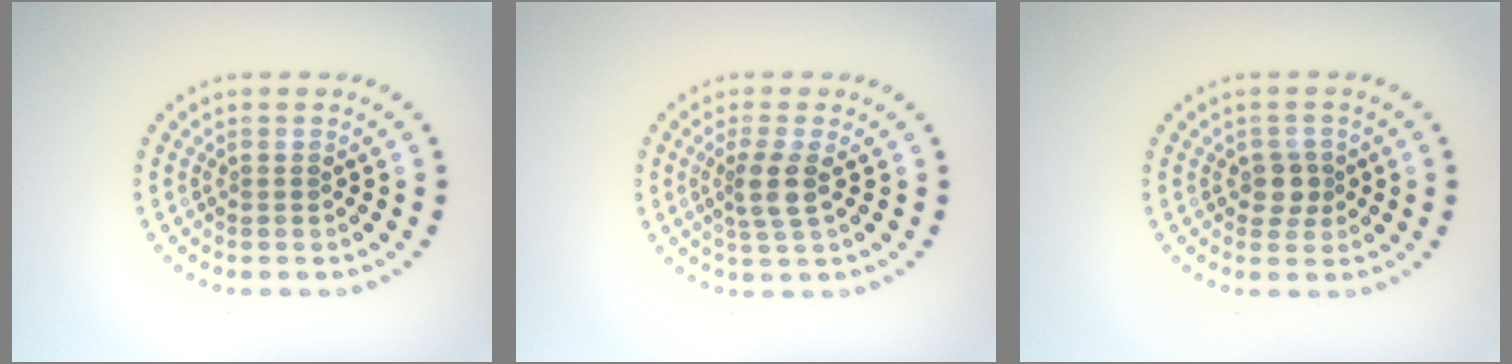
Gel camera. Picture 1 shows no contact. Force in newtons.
{"total": 2.6, "press": 2.1, "slide": 1.5}
{"total": 1.9, "press": 1.7, "slide": 0.8}